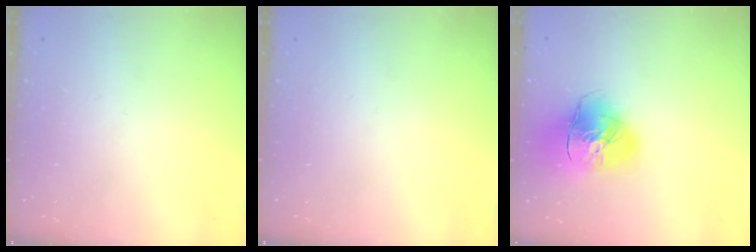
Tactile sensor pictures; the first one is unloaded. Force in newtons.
{"total": 0.0}
{"total": 17.1, "press": 16.8, "slide": 2.9}